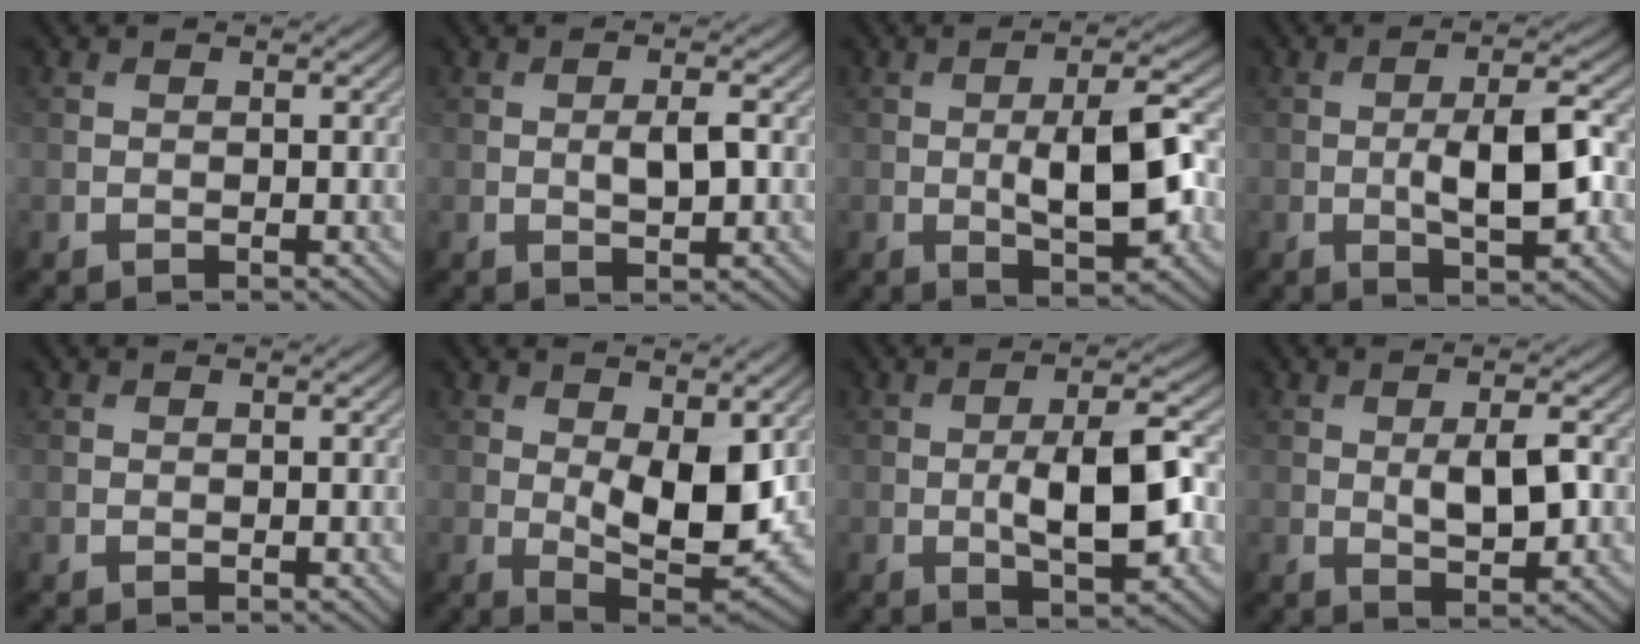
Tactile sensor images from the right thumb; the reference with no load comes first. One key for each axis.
{"total": 3.0, "fx": 0.0, "fy": 1.0, "fz": 2.8, "tx": -0.055, "ty": -0.002, "tz": 0.002}
{"total": 8.9, "fx": -1.0, "fy": 2.7, "fz": 8.4, "tx": -0.133, "ty": 0.004, "tz": -0.018}
{"total": 7.8, "fx": -1.1, "fy": 2.5, "fz": 7.3, "tx": -0.122, "ty": 0.003, "tz": -0.019}
{"total": 0.0}
{"total": 8.5, "fx": 0.6, "fy": 3.6, "fz": 7.6, "tx": -0.140, "ty": -0.013, "tz": 0.020}
{"total": 9.1, "fx": -1.3, "fy": 2.8, "fz": 8.5, "tx": -0.137, "ty": 0.004, "tz": -0.023}
{"total": 5.0, "fx": 0.2, "fy": 1.9, "fz": 4.6, "tx": -0.085, "ty": -0.002, "tz": 0.004}